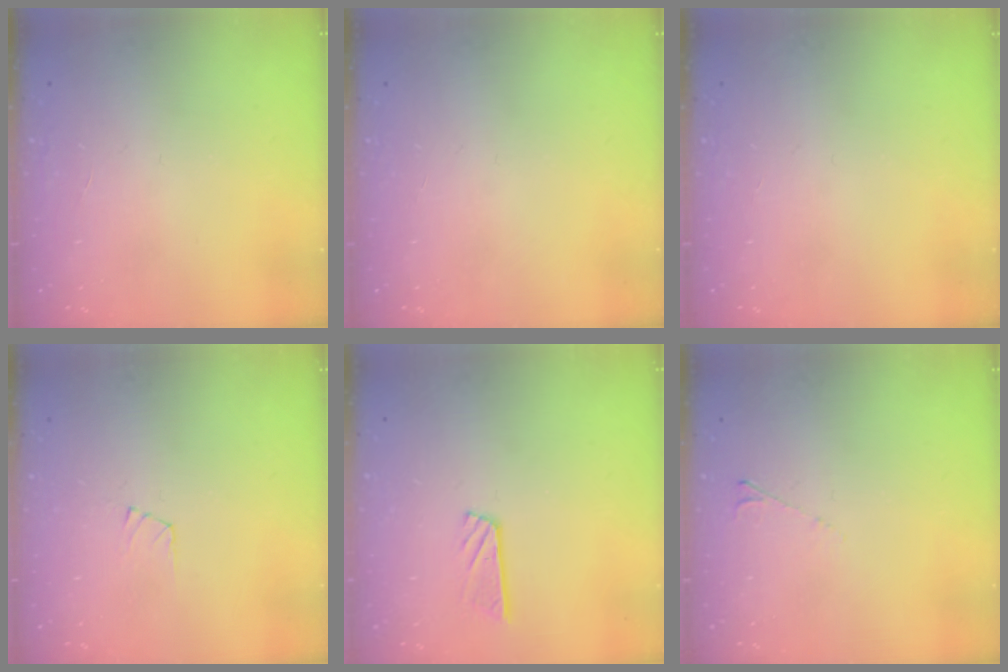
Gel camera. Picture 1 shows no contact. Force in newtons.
{"total": 0.0}
{"total": 0.0}
{"total": 3.1, "press": 3.1, "slide": 0.3}
{"total": 6.6, "press": 6.6, "slide": 0.1}
{"total": 2.6, "press": 2.6, "slide": 0.5}